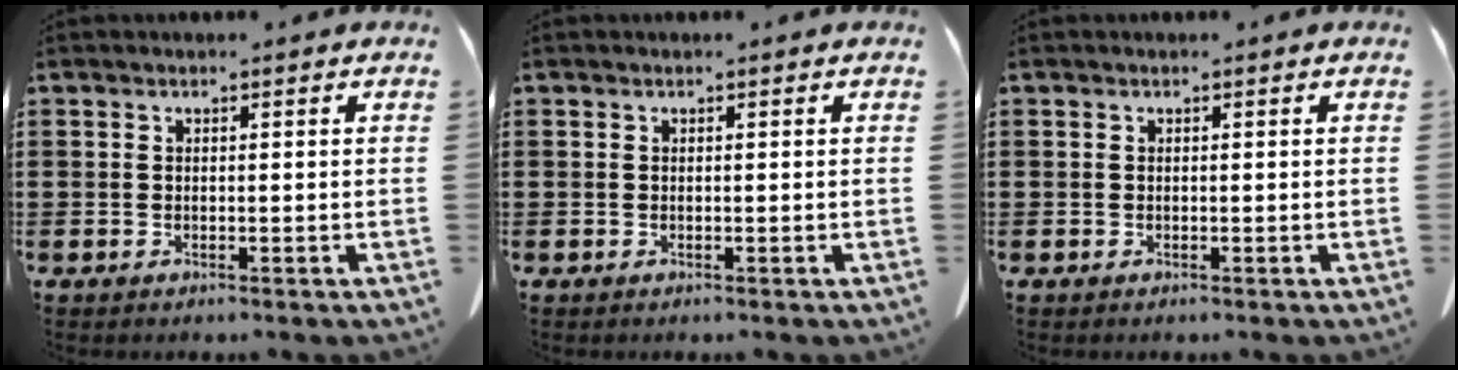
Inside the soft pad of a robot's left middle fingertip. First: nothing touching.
{"total": 0.0}
{"total": 0.0}